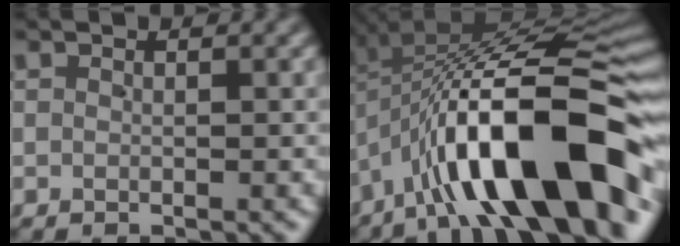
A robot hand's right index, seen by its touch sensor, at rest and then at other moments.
{"total": 16.5, "force": [-4.5, 7.6, 13.9], "torque": [-0.237, -0.015, -0.053]}